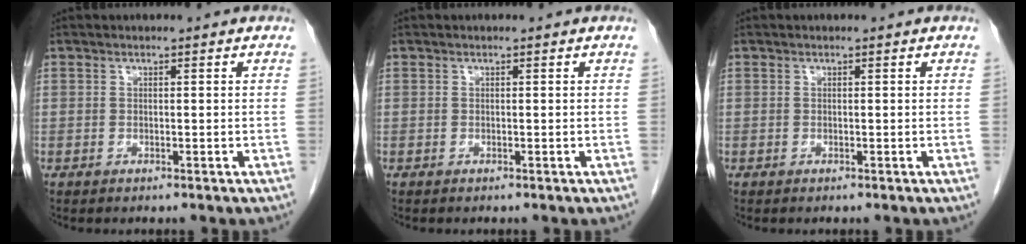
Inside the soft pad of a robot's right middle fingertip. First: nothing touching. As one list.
[{"total": 0.0}, {"total": 0.0}]